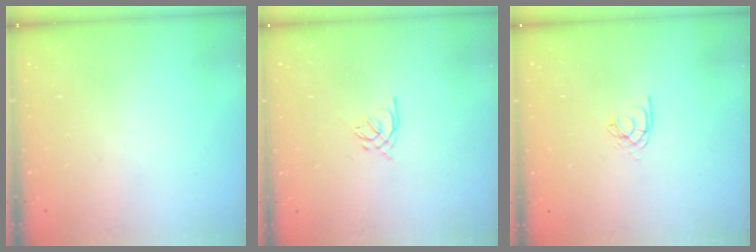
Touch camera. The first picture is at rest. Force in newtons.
{"total": 1.6, "press": 1.5, "slide": 0.5}
{"total": 2.5, "press": 2.5, "slide": 0.1}